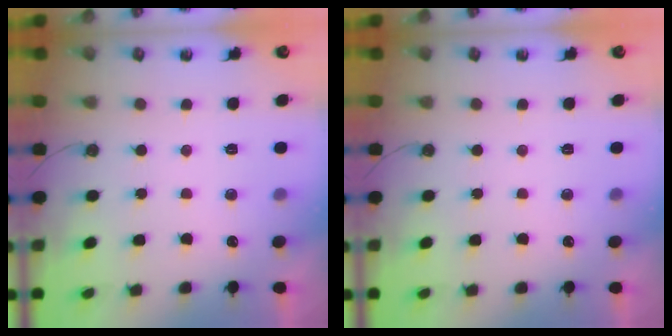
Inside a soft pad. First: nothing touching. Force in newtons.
{"total": 0.0}